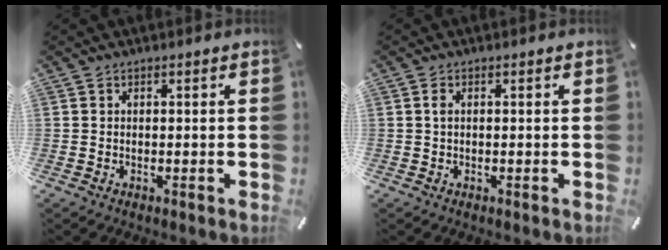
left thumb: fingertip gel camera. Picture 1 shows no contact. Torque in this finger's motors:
{"motor_torque": [0.03, 0.01, 0.06, -0.14, 0.07]}